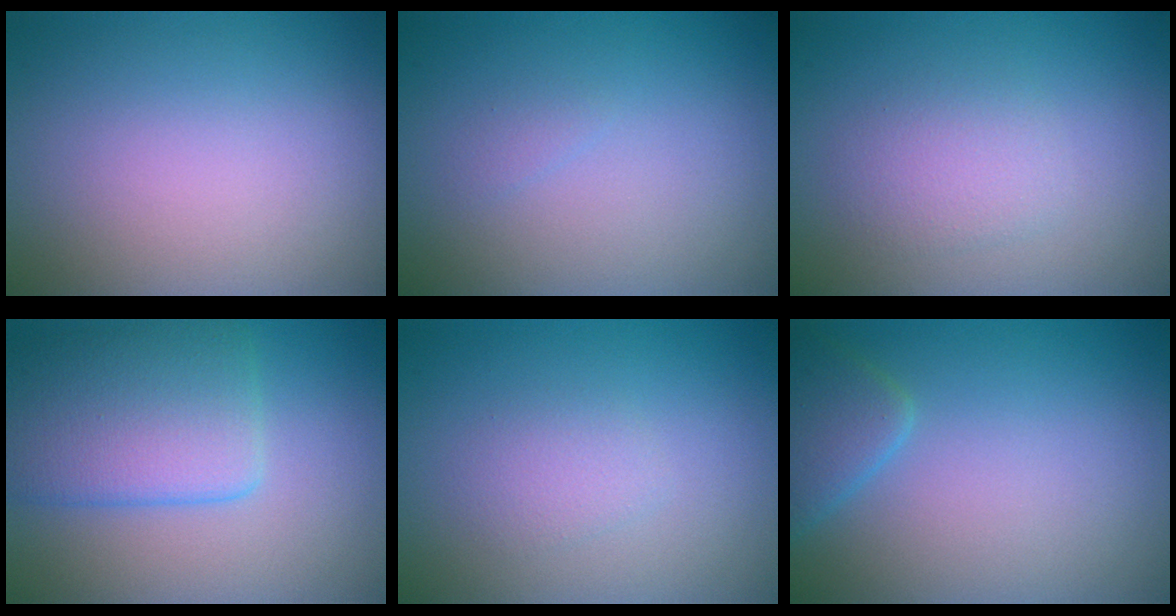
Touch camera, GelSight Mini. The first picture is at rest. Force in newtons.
{"total": 0.5, "press": 0.5, "slide": 0.0}
{"total": 2.1, "press": 2.1, "slide": 0.0}
{"total": 5.7, "press": 5.7, "slide": 0.1}
{"total": 1.4, "press": 1.4, "slide": 0.1}
{"total": 2.7, "press": 2.7, "slide": 0.2}